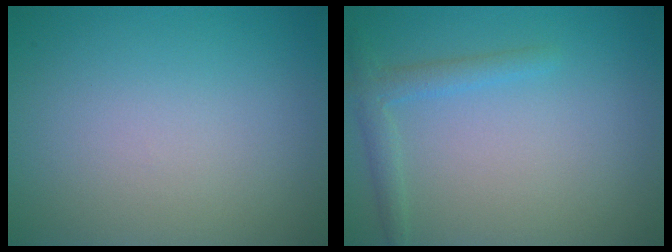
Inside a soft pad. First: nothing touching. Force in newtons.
{"total": 1.9, "press": 1.9, "slide": 0.1}